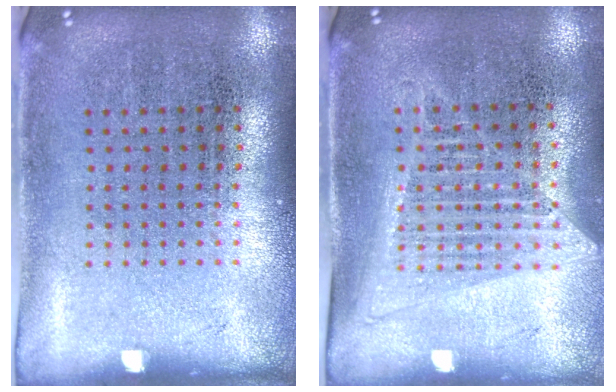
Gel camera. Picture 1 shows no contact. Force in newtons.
{"total": 1.3, "press": 1.2, "slide": 0.5}